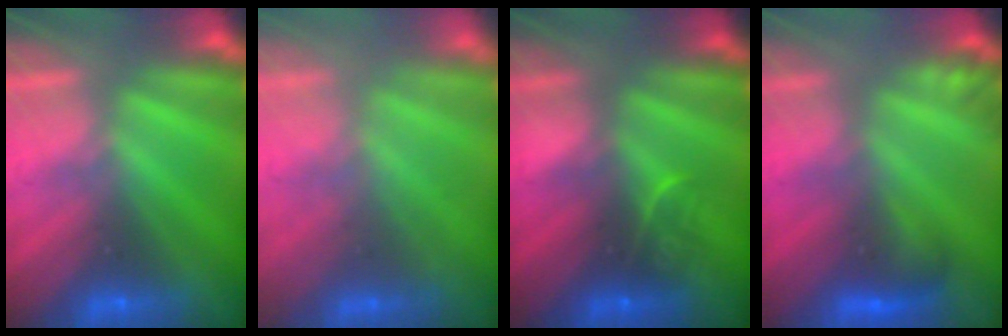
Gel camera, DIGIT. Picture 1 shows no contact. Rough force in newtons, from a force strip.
{"total": 2.4}
{"total": 2.8}
{"total": 2.9}